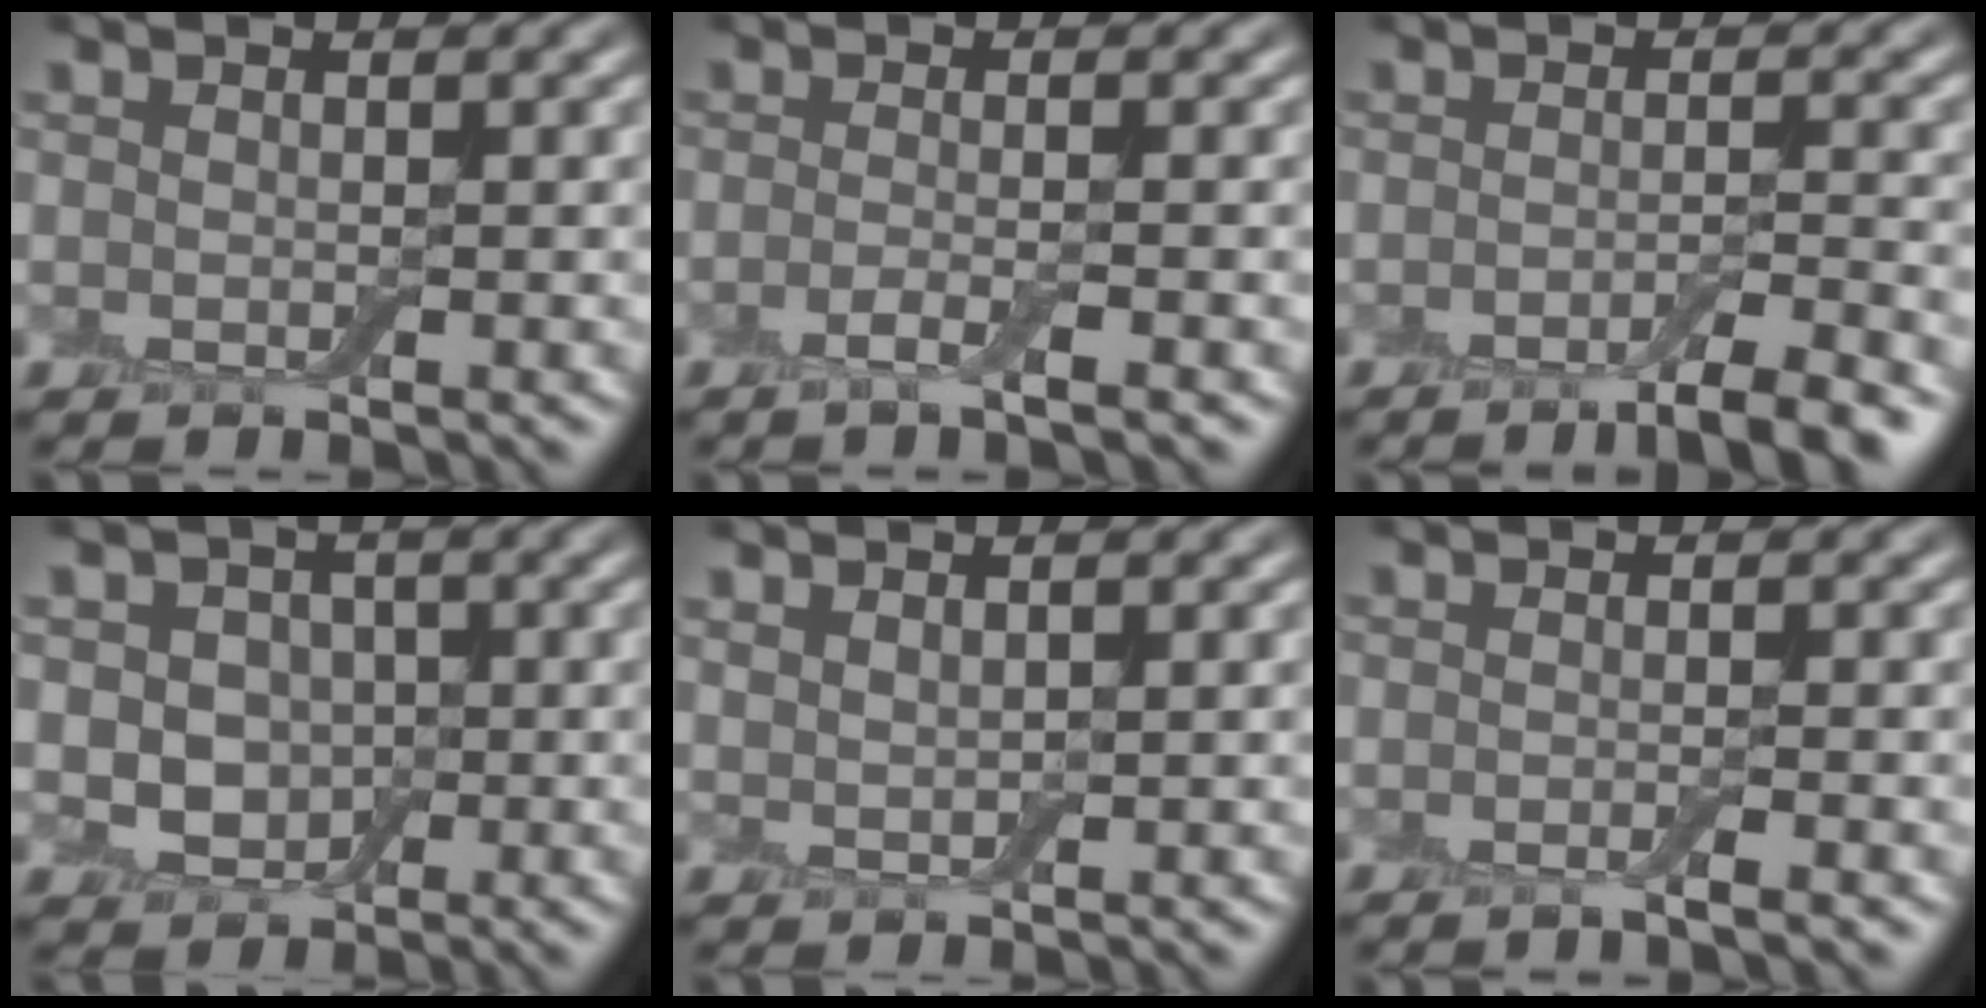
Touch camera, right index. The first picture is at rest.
{"total": 2.0, "force": [-0.9, 0.4, 1.7], "torque": [-0.024, -0.002, -0.024]}
{"total": 4.6, "force": [-3.0, 0.9, 3.4], "torque": [-0.045, 0.002, -0.049]}
{"total": 3.6, "force": [-0.2, 3.0, 2.0], "torque": [-0.025, -0.003, -0.011]}
{"total": 1.2, "force": [0.9, 0.3, 0.7], "torque": [-0.016, 0.002, 0.020]}
{"total": 1.5, "force": [-0.7, 0.2, 1.3], "torque": [-0.011, -0.001, -0.017]}